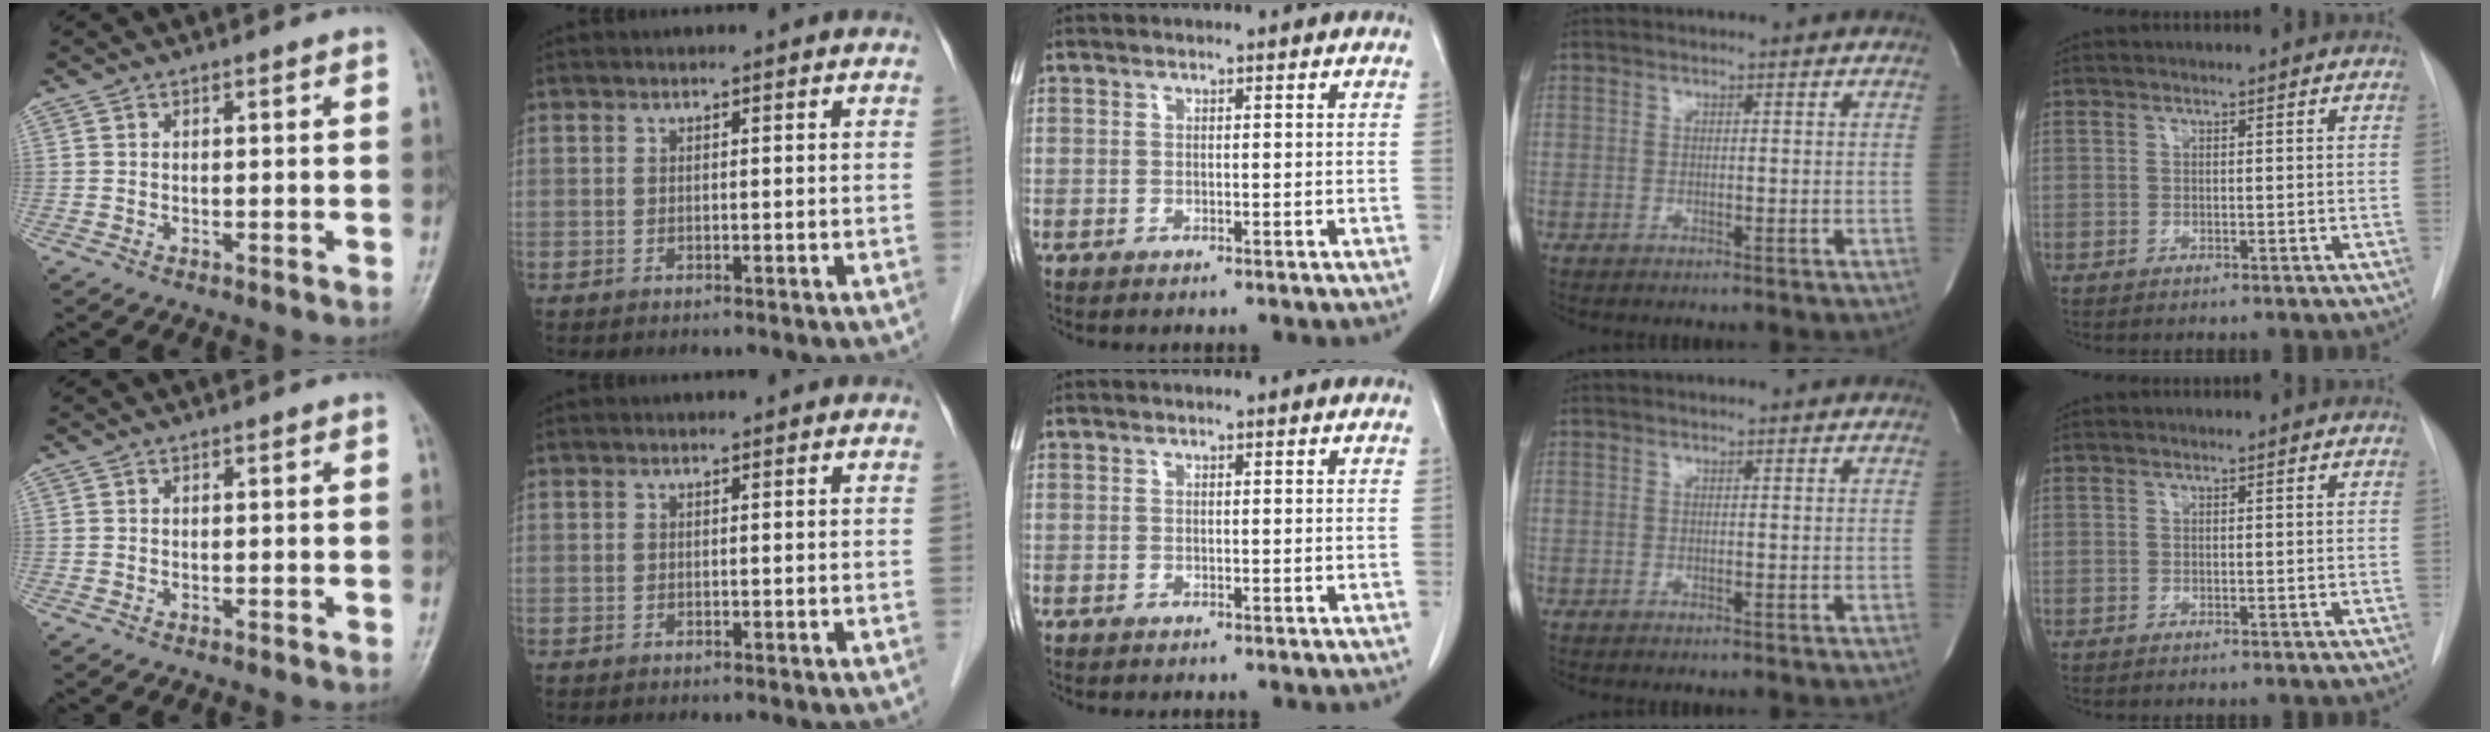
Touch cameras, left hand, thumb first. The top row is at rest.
{}